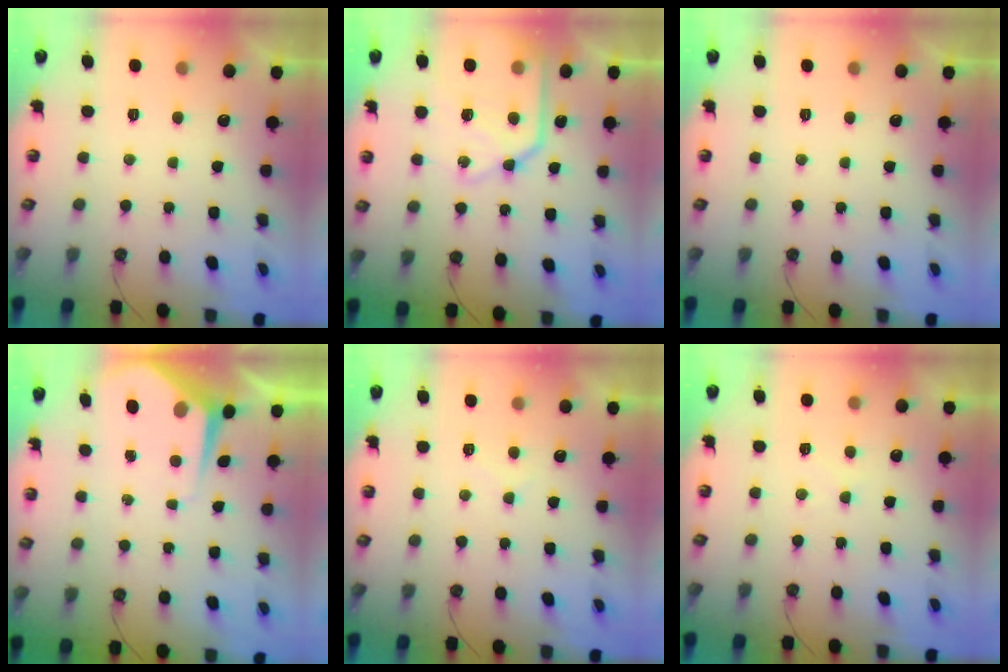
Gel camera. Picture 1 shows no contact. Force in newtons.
{"total": 18.6, "press": 18.5, "slide": 1.7}
{"total": 0.0}
{"total": 6.8, "press": 6.8, "slide": 0.5}
{"total": 6.5, "press": 6.5, "slide": 0.7}
{"total": 3.5, "press": 3.4, "slide": 0.5}